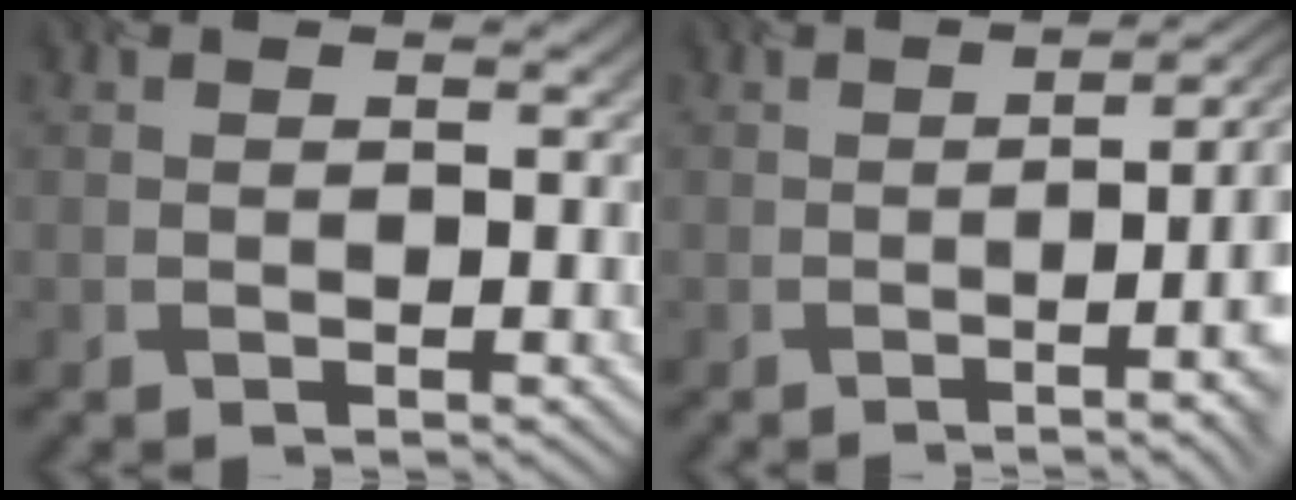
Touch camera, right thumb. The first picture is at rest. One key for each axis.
{"total": 7.7, "fx": -0.5, "fy": 2.4, "fz": 7.3, "tx": -0.077, "ty": 0.006, "tz": -0.006}